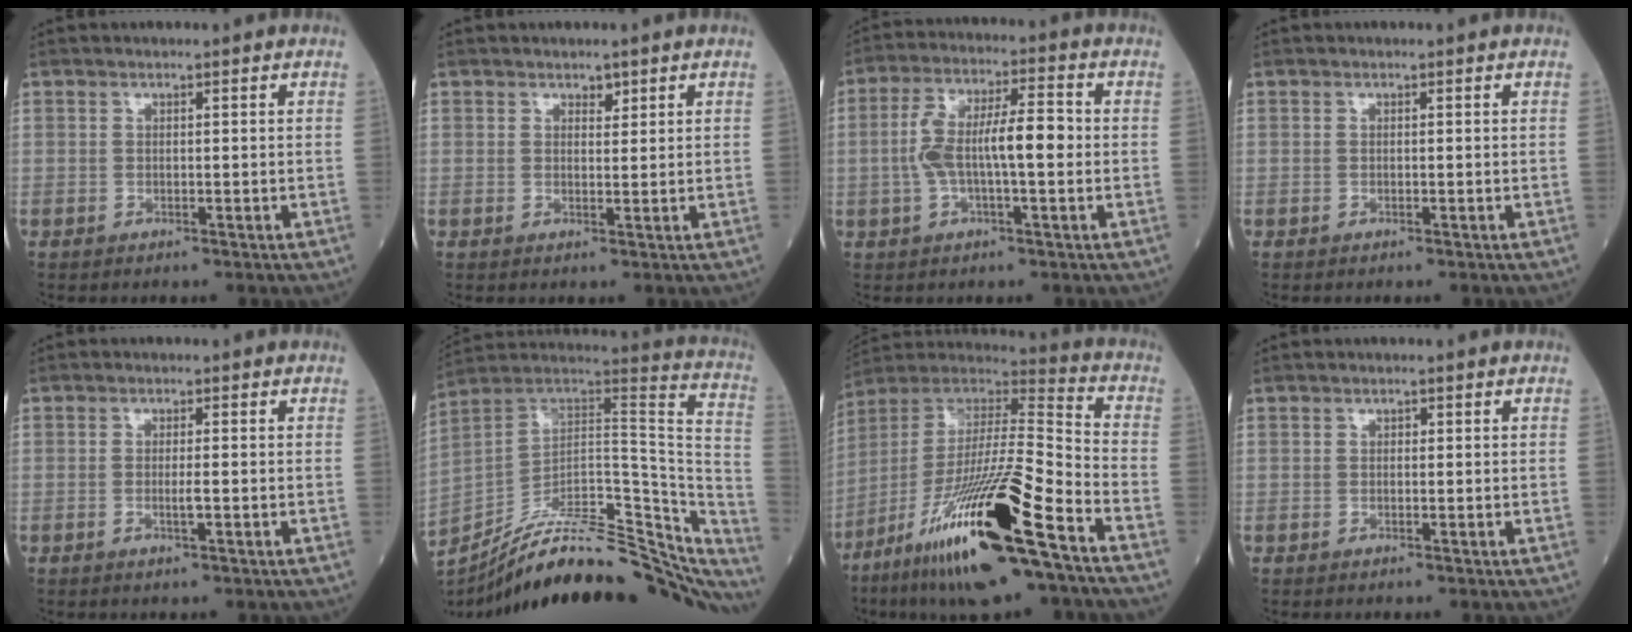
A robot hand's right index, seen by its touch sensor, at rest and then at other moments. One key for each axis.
{"total": 2.0, "fx": 1.2, "fy": 1.1, "fz": 1.0, "tx": -0.024, "ty": 0.005, "tz": 0.024}
{"total": 10.5, "fx": -0.6, "fy": 2.9, "fz": 10.0, "tx": -0.200, "ty": 0.029, "tz": -0.010}
{"total": 0.0}
{"total": 2.1, "fx": -0.6, "fy": 0.4, "fz": 2.0, "tx": -0.042, "ty": -0.001, "tz": -0.009}
{"total": 37.6, "fx": -30.9, "fy": 9.9, "fz": 19.1, "tx": -0.252, "ty": -0.015, "tz": -0.430}
{"total": 27.6, "fx": -15.0, "fy": 3.5, "fz": 22.9, "tx": -0.438, "ty": -0.057, "tz": -0.274}
{"total": 0.7, "fx": 0.1, "fy": 0.5, "fz": 0.4, "tx": -0.018, "ty": 0.007, "tz": 0.003}